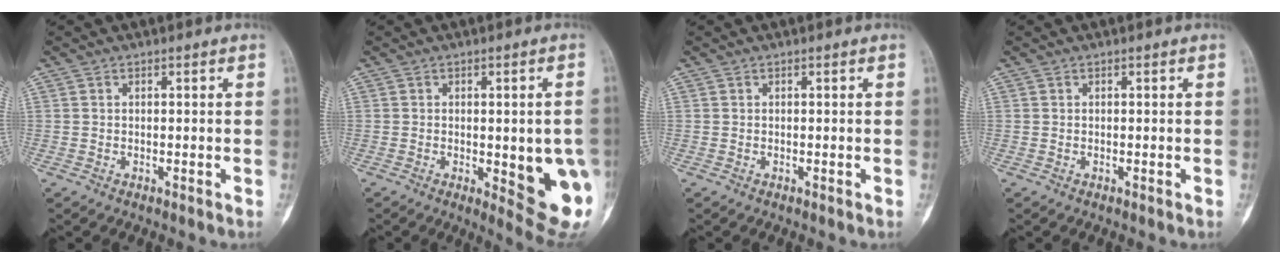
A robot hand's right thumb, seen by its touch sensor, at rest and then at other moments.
{"total": 13.6, "force": [-2.3, 4.4, 12.6], "torque": [-0.124, -0.012, -0.013]}
{"total": 0.0}
{"total": 0.0}